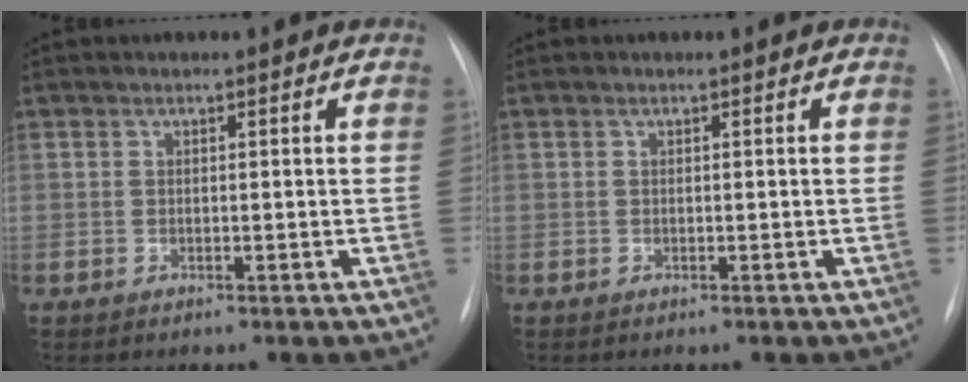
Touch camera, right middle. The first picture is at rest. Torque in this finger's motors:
{"motor_torque": [-0.38, -0.07, -0.01, -0.01]}